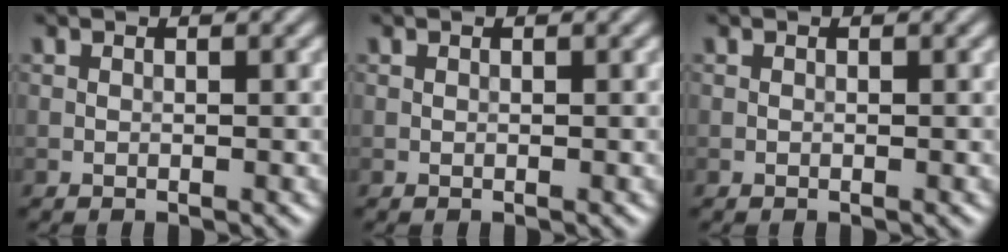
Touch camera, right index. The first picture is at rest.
{"total": 0.0}
{"total": 0.0}